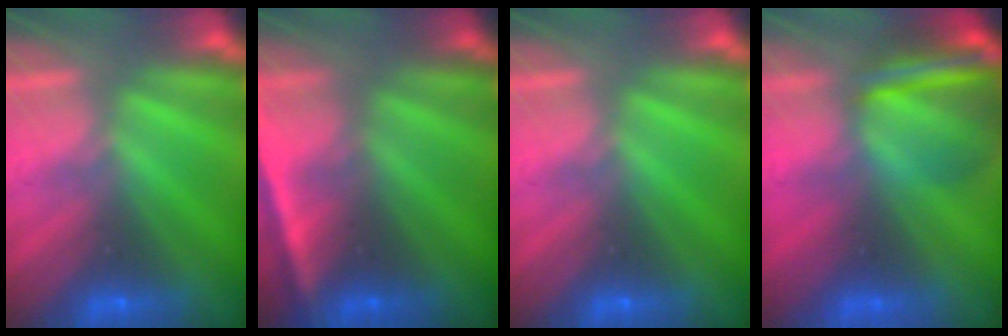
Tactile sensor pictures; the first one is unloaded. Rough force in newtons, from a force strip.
{"total": 4.5}
{"total": 0.0}
{"total": 8.4}